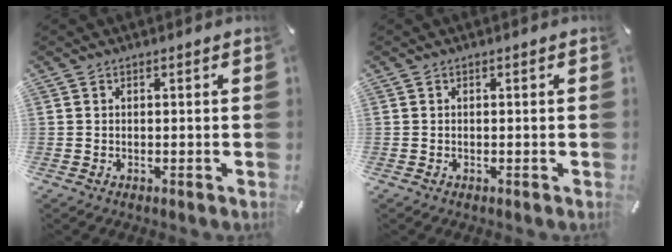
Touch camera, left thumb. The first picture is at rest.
{"total": 0.0}